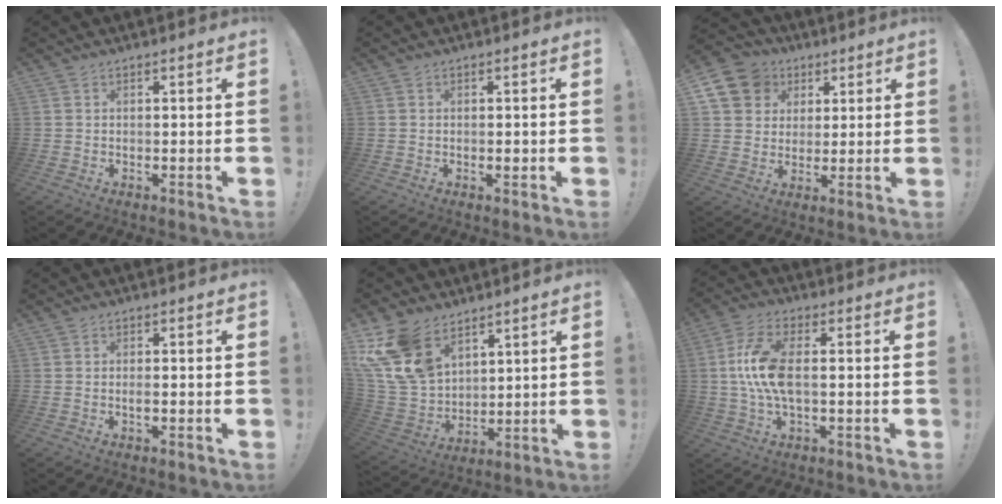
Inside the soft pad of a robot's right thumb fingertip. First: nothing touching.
{"total": 0.7, "force": [-0.2, 0.2, 0.6], "torque": [-0.001, -0.003, -0.006]}
{"total": 12.4, "force": [4.9, 10.4, 4.6], "torque": [-0.064, -0.024, 0.102]}
{"total": 1.2, "force": [-0.5, 0.2, 1.1], "torque": [-0.021, 0.000, -0.009]}
{"total": 16.9, "force": [10.5, 10.2, 8.4], "torque": [-0.187, -0.062, 0.202]}
{"total": 12.2, "force": [0.0, 5.3, 11.0], "torque": [-0.210, 0.001, 0.003]}